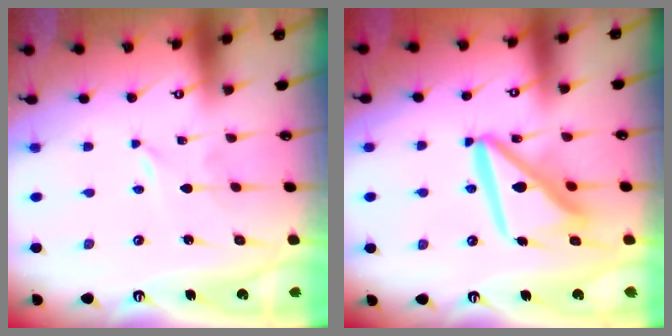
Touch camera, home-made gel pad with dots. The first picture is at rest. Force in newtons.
{"total": 14.2, "press": 14.1, "slide": 1.6}